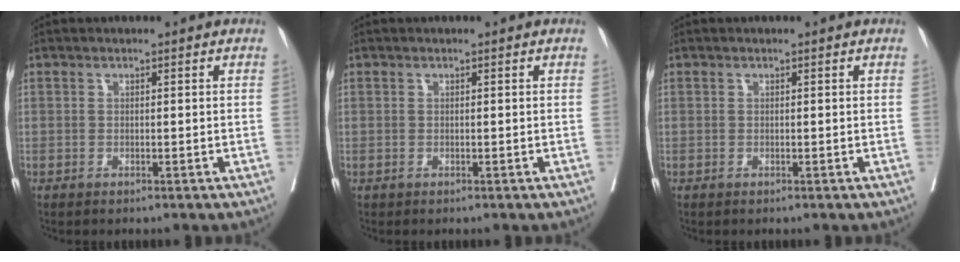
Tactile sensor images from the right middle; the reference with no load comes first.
{"total": 0.0}
{"total": 0.0}